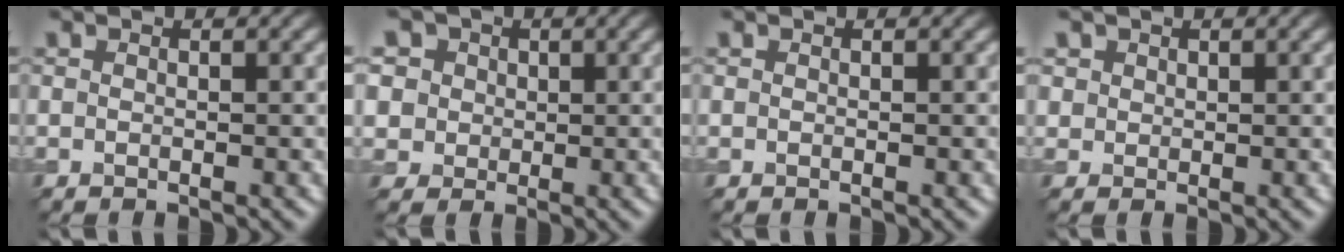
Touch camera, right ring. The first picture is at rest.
{"total": 7.8, "force": [3.7, 6.1, 3.0], "torque": [-0.062, 0.023, 0.039]}
{"total": 0.0}
{"total": 1.4, "force": [0.7, 1.2, 0.2], "torque": [-0.004, -0.006, 0.017]}